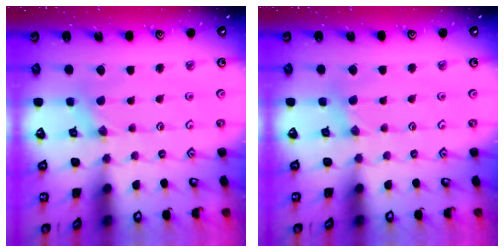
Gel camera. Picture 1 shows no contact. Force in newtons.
{"total": 2.8, "press": 2.8, "slide": 0.4}